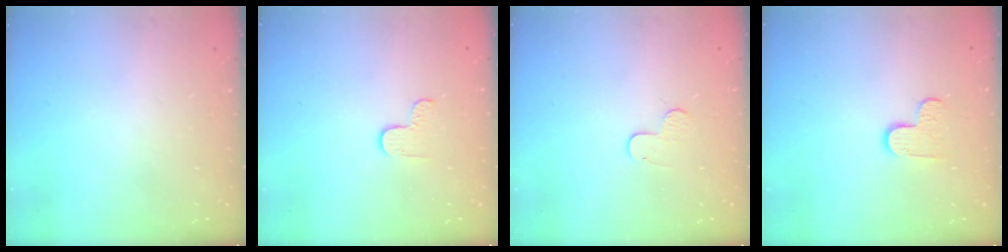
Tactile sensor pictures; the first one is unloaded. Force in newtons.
{"total": 3.0, "press": 3.0, "slide": 0.4}
{"total": 5.5, "press": 5.5, "slide": 0.5}
{"total": 5.3, "press": 5.3, "slide": 0.3}